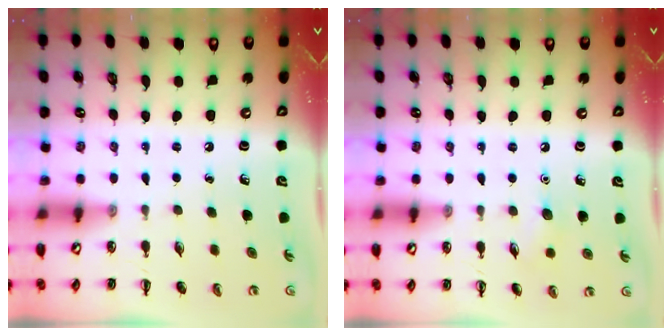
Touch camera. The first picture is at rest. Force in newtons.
{"total": 5.3, "press": 5.0, "slide": 1.6}